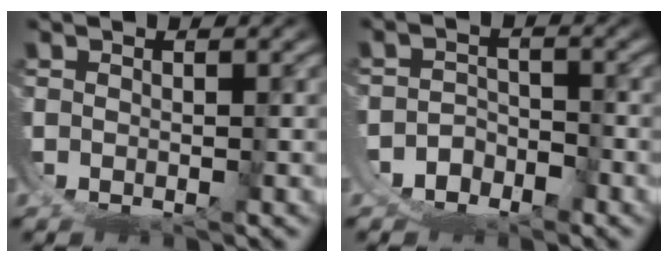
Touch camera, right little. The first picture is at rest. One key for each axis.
{"total": 4.1, "fx": -1.7, "fy": 3.7, "fz": -0.4, "tx": -0.013, "ty": -0.015, "tz": -0.035}